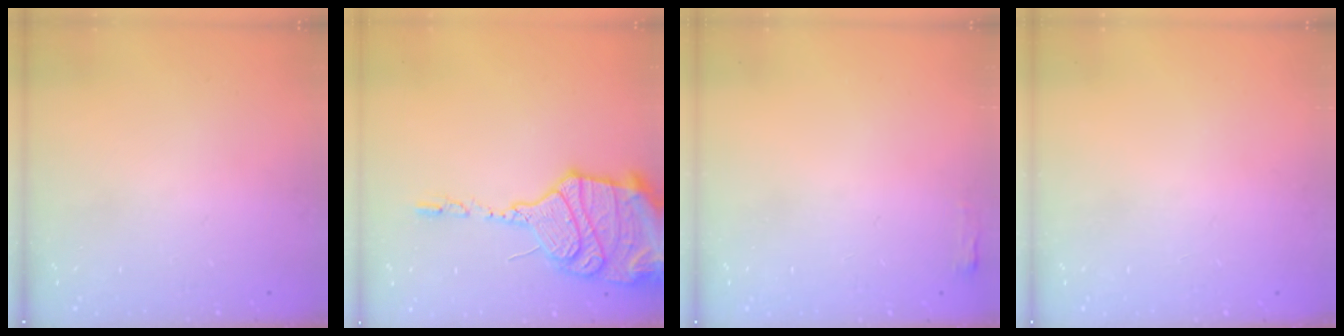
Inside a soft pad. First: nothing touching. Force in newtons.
{"total": 20.5, "press": 19.8, "slide": 5.4}
{"total": 2.7, "press": 2.6, "slide": 0.8}
{"total": 0.0}